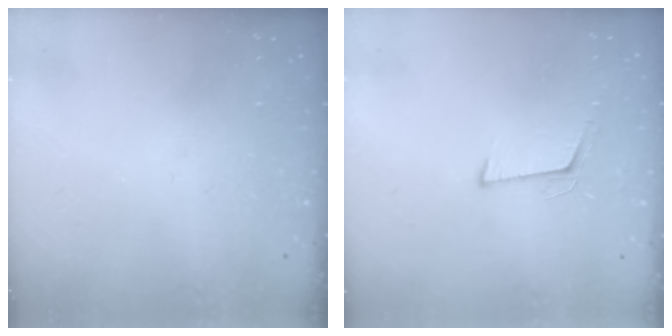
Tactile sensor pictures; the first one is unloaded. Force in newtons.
{"total": 5.9, "press": 5.6, "slide": 2.0}